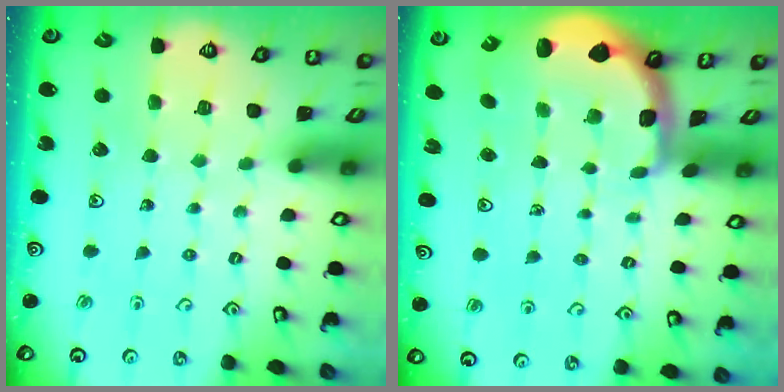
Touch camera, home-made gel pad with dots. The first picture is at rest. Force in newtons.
{"total": 2.4, "press": 2.0, "slide": 1.2}